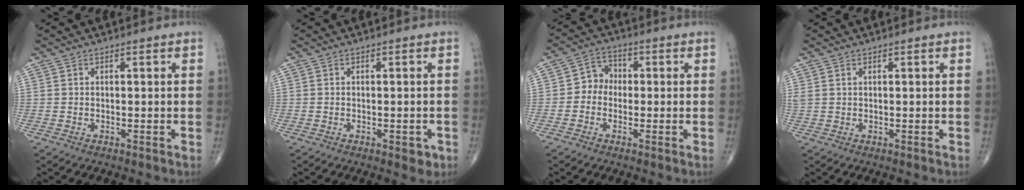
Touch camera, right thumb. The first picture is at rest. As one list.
[{"total": 2.1, "force": [-0.9, 1.1, 1.6], "torque": [-0.011, 0.000, -0.009]}, {"total": 4.7, "force": [-0.7, 4.1, 2.2], "torque": [-0.014, 0.019, -0.028]}, {"total": 1.0, "force": [0.5, 0.6, 0.7], "torque": [-0.019, 0.014, 0.016]}]